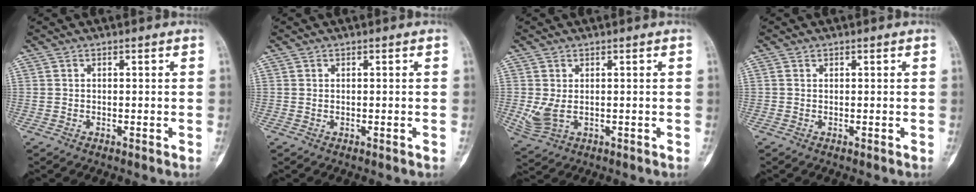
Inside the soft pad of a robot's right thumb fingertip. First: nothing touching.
{"total": 0.0}
{"total": 4.3, "force": [0.1, 2.6, 3.4], "torque": [-0.085, -0.002, 0.018]}
{"total": 0.6, "force": [0.3, 0.4, 0.3], "torque": [-0.005, -0.001, 0.004]}